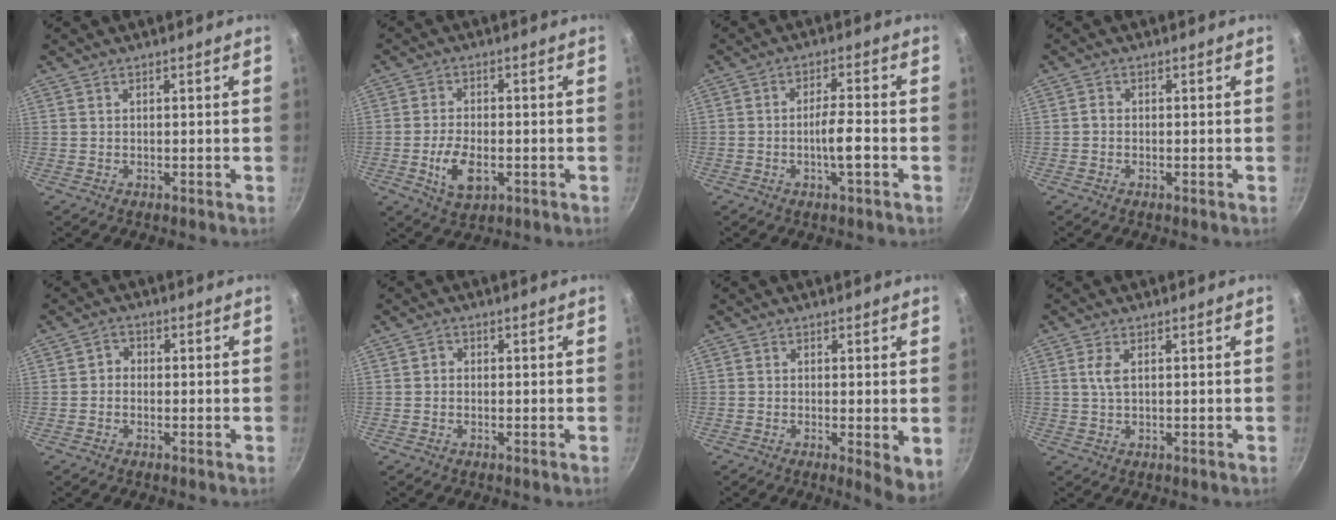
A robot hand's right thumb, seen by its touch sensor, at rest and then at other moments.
{"total": 7.6, "force": [-2.1, 4.2, 6.0], "torque": [-0.108, 0.008, -0.035]}
{"total": 5.4, "force": [-1.9, 1.2, 4.9], "torque": [-0.080, 0.021, -0.036]}
{"total": 0.8, "force": [-0.3, 0.6, 0.4], "torque": [-0.008, 0.005, -0.009]}
{"total": 2.4, "force": [-0.4, 2.2, 0.9], "torque": [-0.004, 0.010, -0.016]}
{"total": 1.2, "force": [-0.2, 1.1, 0.5], "torque": [-0.008, 0.006, -0.006]}
{"total": 5.3, "force": [-0.7, 1.5, 5.1], "torque": [-0.066, -0.015, -0.009]}
{"total": 2.5, "force": [0.6, 1.0, 2.2], "torque": [-0.048, 0.000, 0.013]}